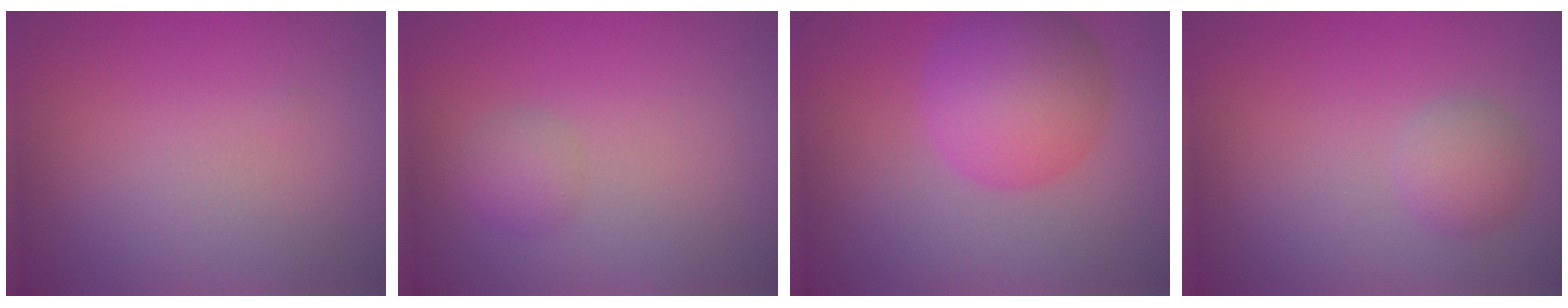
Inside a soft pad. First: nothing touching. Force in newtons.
{"total": 1.5, "press": 1.5, "slide": 0.0}
{"total": 6.3, "press": 6.3, "slide": 0.2}
{"total": 2.2, "press": 2.2, "slide": 0.1}